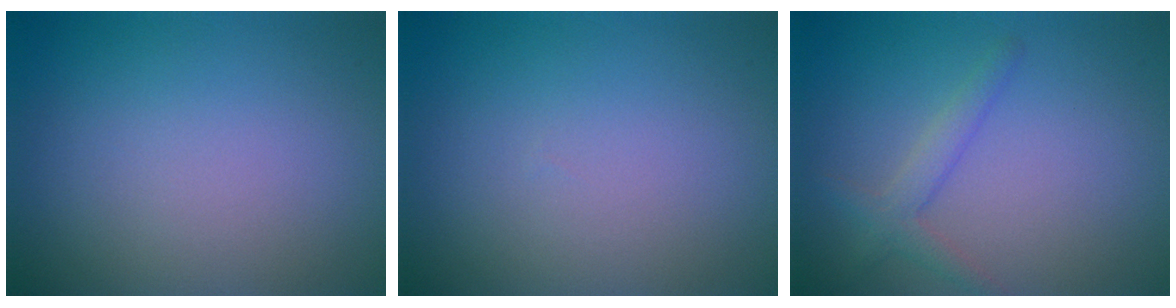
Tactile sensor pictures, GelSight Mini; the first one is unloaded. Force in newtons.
{"total": 0.0}
{"total": 2.0, "press": 2.0, "slide": 0.1}